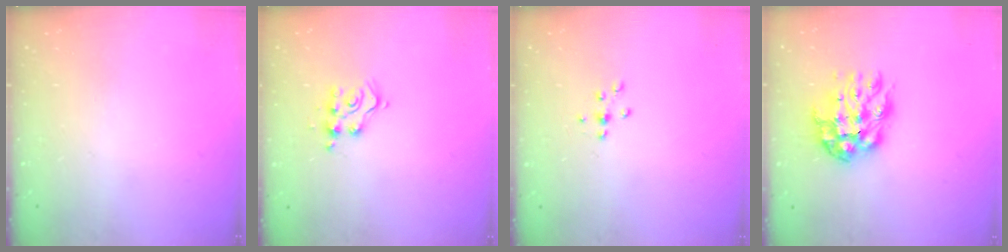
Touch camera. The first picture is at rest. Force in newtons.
{"total": 7.4, "press": 7.4, "slide": 0.5}
{"total": 3.4, "press": 3.3, "slide": 1.0}
{"total": 12.2, "press": 12.2, "slide": 1.1}